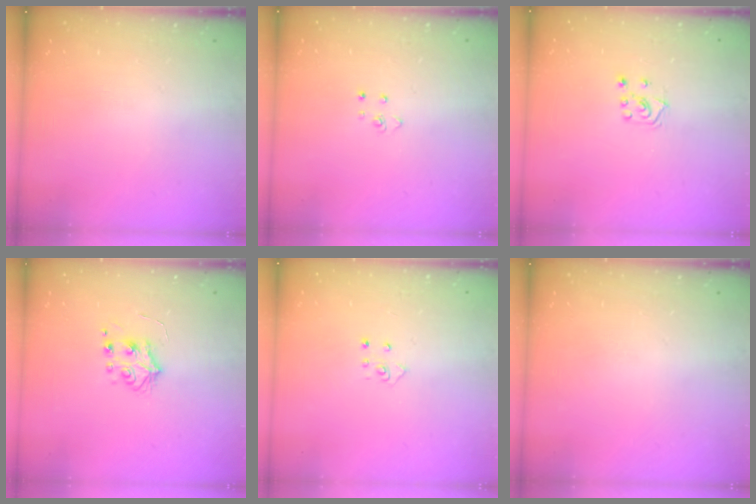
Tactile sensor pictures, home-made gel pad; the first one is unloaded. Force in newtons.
{"total": 2.8, "press": 2.8, "slide": 0.3}
{"total": 4.6, "press": 4.6, "slide": 0.5}
{"total": 5.3, "press": 5.2, "slide": 1.0}
{"total": 4.2, "press": 4.2, "slide": 0.3}
{"total": 0.0}